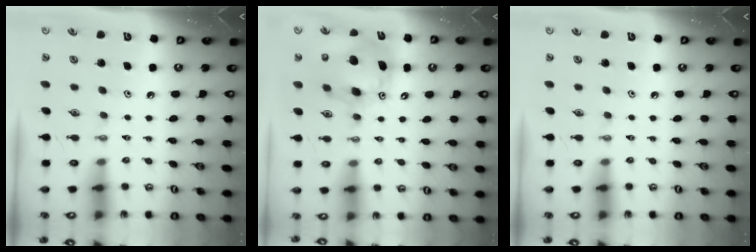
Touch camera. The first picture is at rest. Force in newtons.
{"total": 14.5, "press": 14.3, "slide": 2.5}
{"total": 0.0}